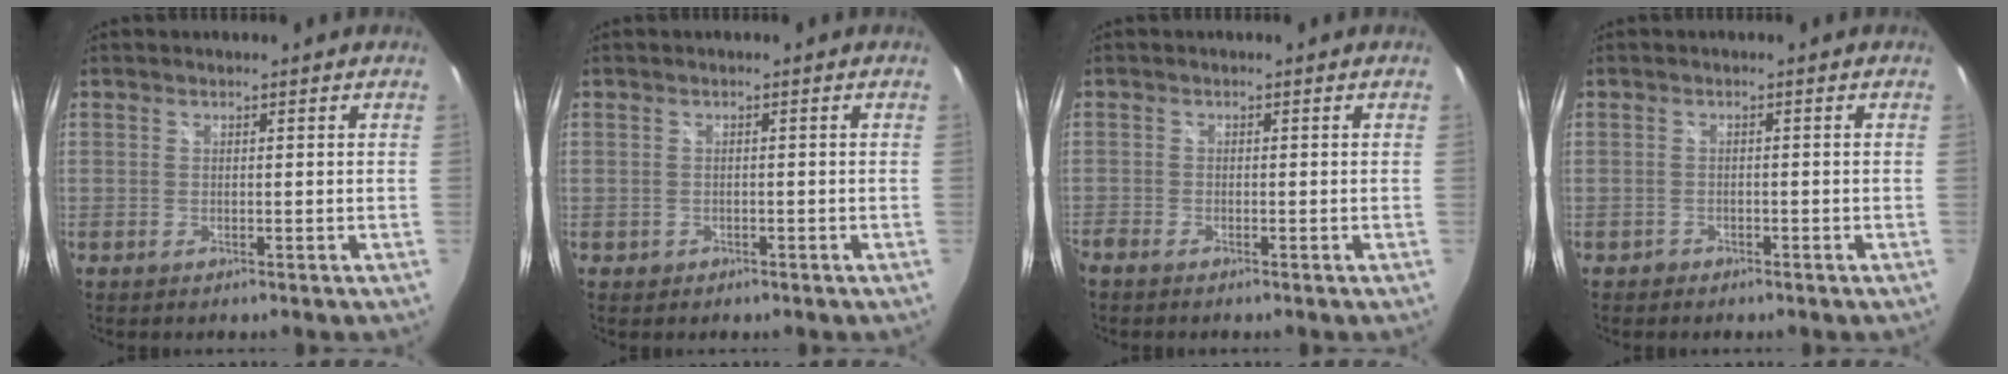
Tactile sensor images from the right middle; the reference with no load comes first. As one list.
[{"total": 1.2, "force": [-0.5, 1.0, 0.4], "torque": [-0.008, 0.000, -0.003]}, {"total": 1.4, "force": [-1.3, 0.4, 0.4], "torque": [-0.012, -0.006, -0.028]}, {"total": 1.2, "force": [-0.9, 0.8, 0.1], "torque": [-0.006, 0.003, -0.012]}]